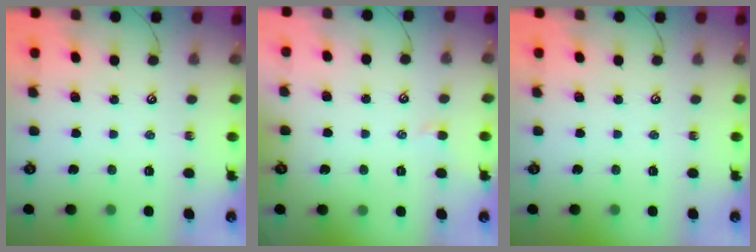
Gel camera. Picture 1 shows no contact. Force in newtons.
{"total": 1.1, "press": 1.1, "slide": 0.4}
{"total": 0.0}